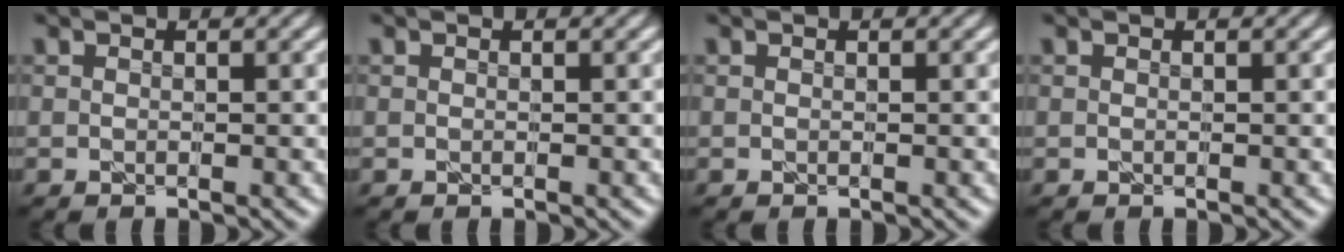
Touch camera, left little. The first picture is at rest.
{"total": 0.0}
{"total": 0.0}
{"total": 0.0}